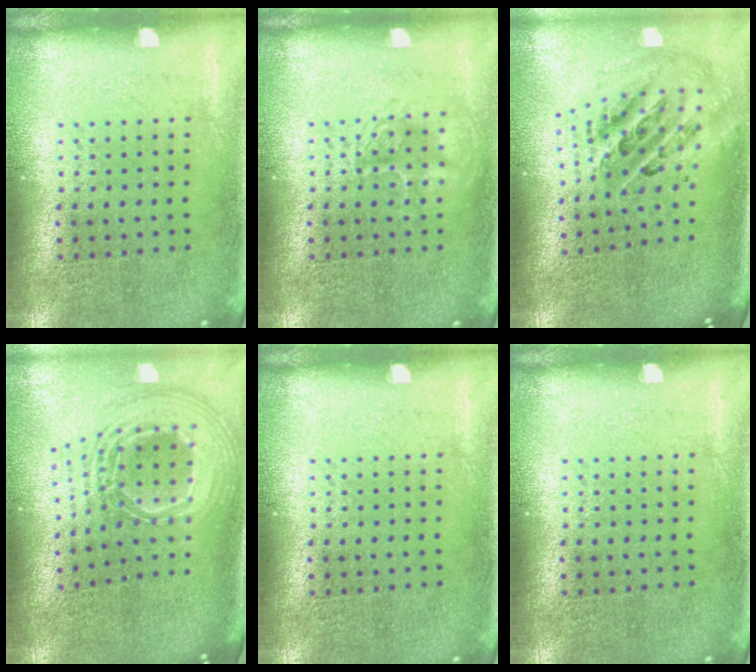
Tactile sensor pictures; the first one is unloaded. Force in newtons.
{"total": 1.8, "press": 1.7, "slide": 0.2}
{"total": 1.7, "press": 1.4, "slide": 1.0}
{"total": 2.7, "press": 1.8, "slide": 2.0}
{"total": 0.0}
{"total": 0.0}